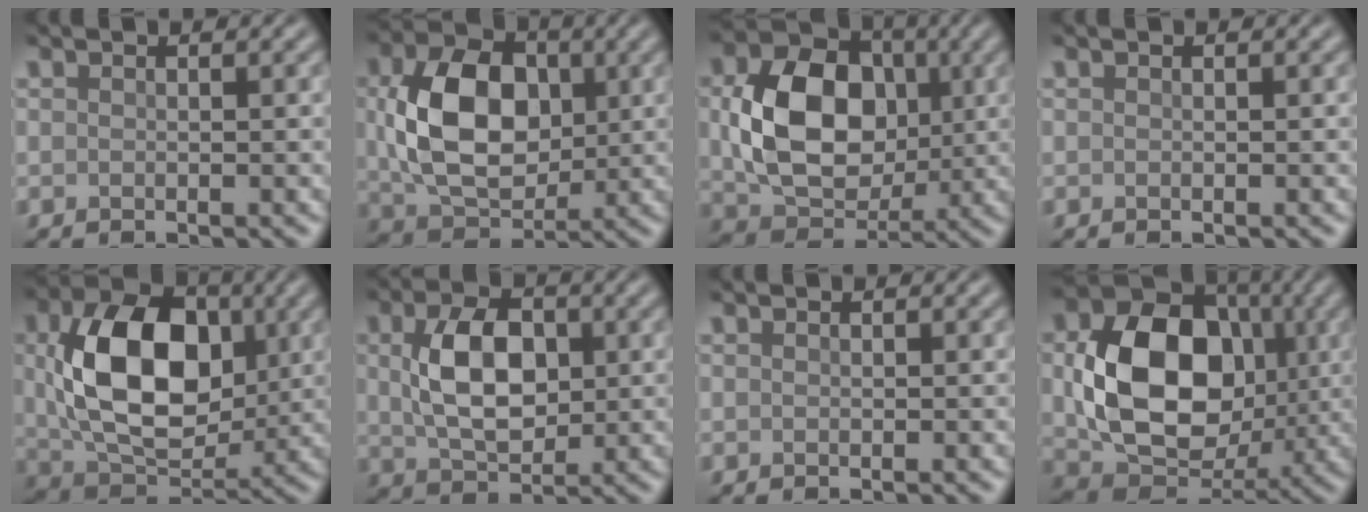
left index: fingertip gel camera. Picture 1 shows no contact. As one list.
[{"total": 9.5, "force": [0.8, 6.6, 6.8], "torque": [-0.140, 0.003, 0.019]}, {"total": 10.1, "force": [0.6, 7.5, 6.8], "torque": [-0.137, 0.000, 0.017]}, {"total": 0.0}, {"total": 11.4, "force": [1.3, 7.5, 8.5], "torque": [-0.164, 0.001, 0.029]}, {"total": 6.9, "force": [0.9, 4.4, 5.3], "torque": [-0.104, 0.000, 0.018]}, {"total": 0.0}, {"total": 12.7, "force": [0.5, 9.4, 8.6], "torque": [-0.157, -0.008, 0.017]}]